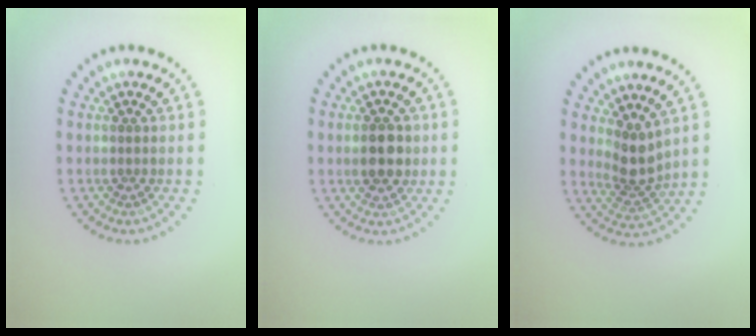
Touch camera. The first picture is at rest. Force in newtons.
{"total": 2.9, "press": 2.9, "slide": 0.1}
{"total": 2.9, "press": 2.3, "slide": 1.8}